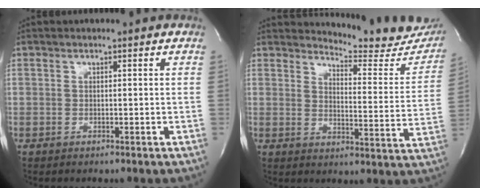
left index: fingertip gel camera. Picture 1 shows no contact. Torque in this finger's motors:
{"motor_torque": [-0.17, -0.13, 0.03, 0.00]}